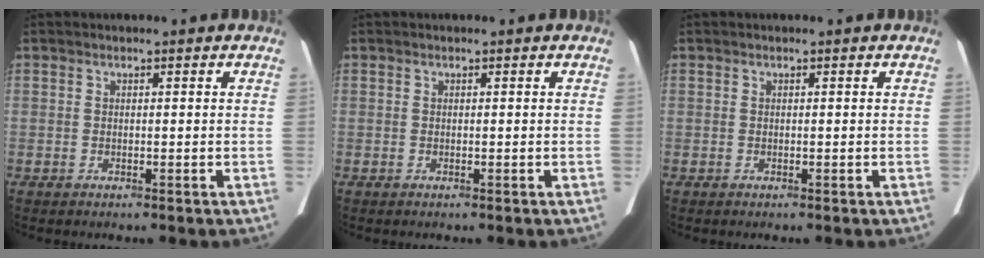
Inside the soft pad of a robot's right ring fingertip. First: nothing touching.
{"total": 0.0}
{"total": 0.0}